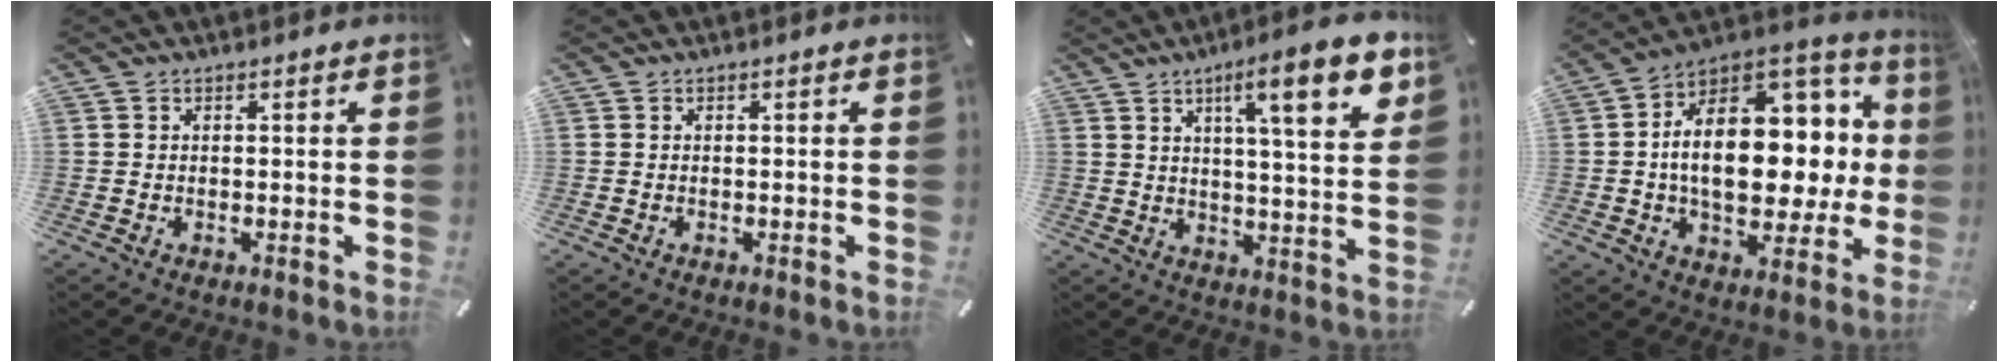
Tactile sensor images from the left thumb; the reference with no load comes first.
{"total": 0.0}
{"total": 14.7, "force": [7.4, 2.9, 12.4], "torque": [-0.175, -0.035, 0.108]}
{"total": 22.0, "force": [1.9, 14.0, 16.9], "torque": [-0.275, -0.023, 0.038]}